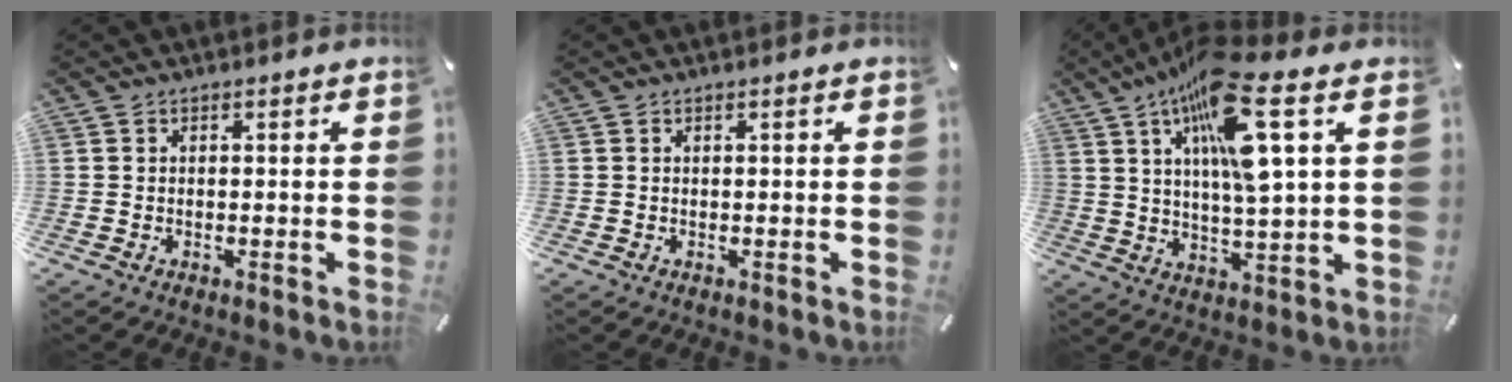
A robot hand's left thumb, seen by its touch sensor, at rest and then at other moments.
{"total": 0.0}
{"total": 17.5, "force": [8.2, 4.2, 14.9], "torque": [-0.268, -0.031, 0.123]}